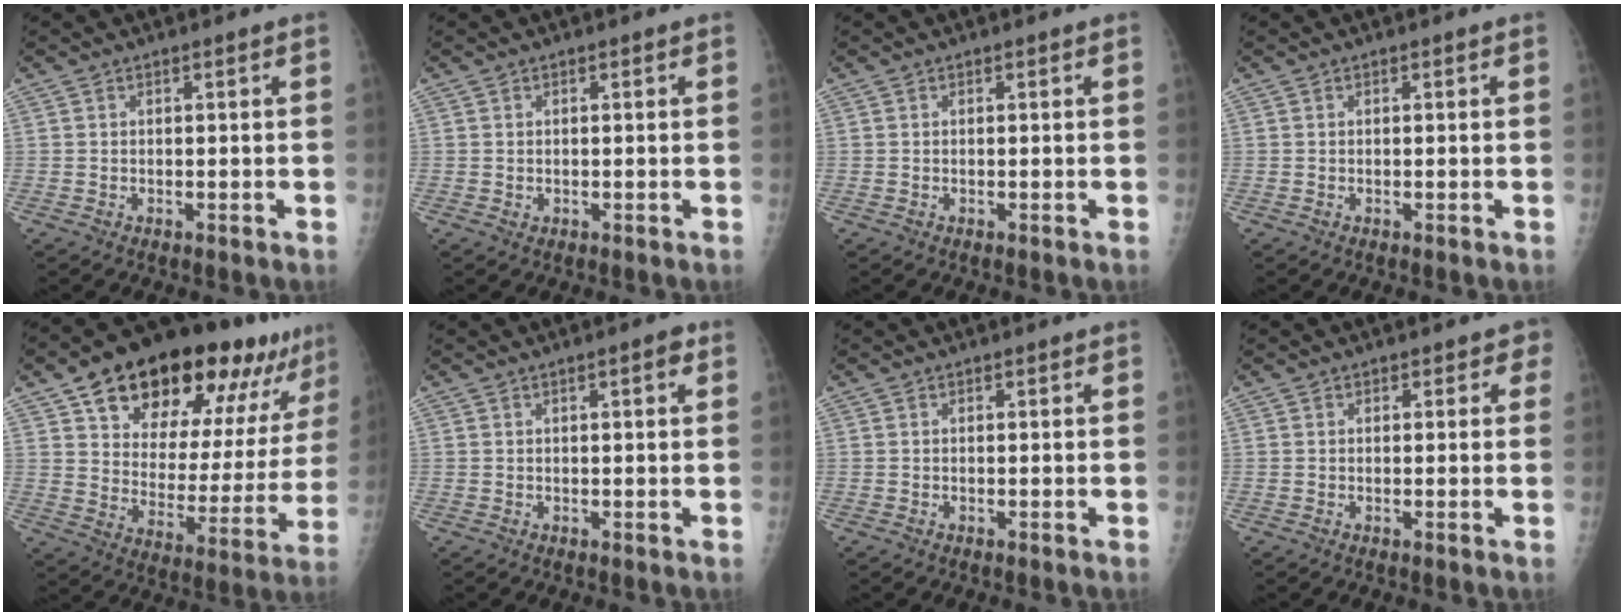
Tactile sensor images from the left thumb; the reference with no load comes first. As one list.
[{"total": 0.5, "force": [0.0, 0.5, 0.1], "torque": [0.000, 0.001, 0.000]}, {"total": 0.0}, {"total": 0.0}, {"total": 26.4, "force": [16.5, 11.6, 17.0], "torque": [-0.213, -0.037, 0.253]}, {"total": 2.2, "force": [0.9, 0.6, 1.9], "torque": [-0.023, 0.001, 0.009]}, {"total": 0.0}, {"total": 1.6, "force": [0.7, 1.3, 0.5], "torque": [0.018, 0.002, 0.000]}]